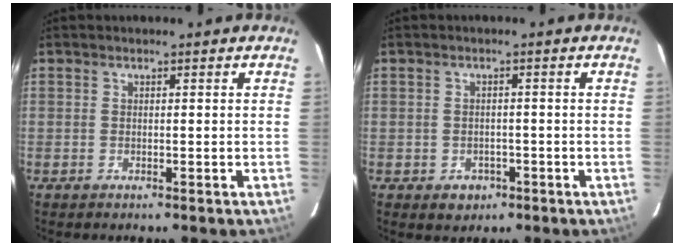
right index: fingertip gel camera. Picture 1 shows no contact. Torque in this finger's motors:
{"motor_torque": [-0.01, -0.02, -0.13, -0.05]}